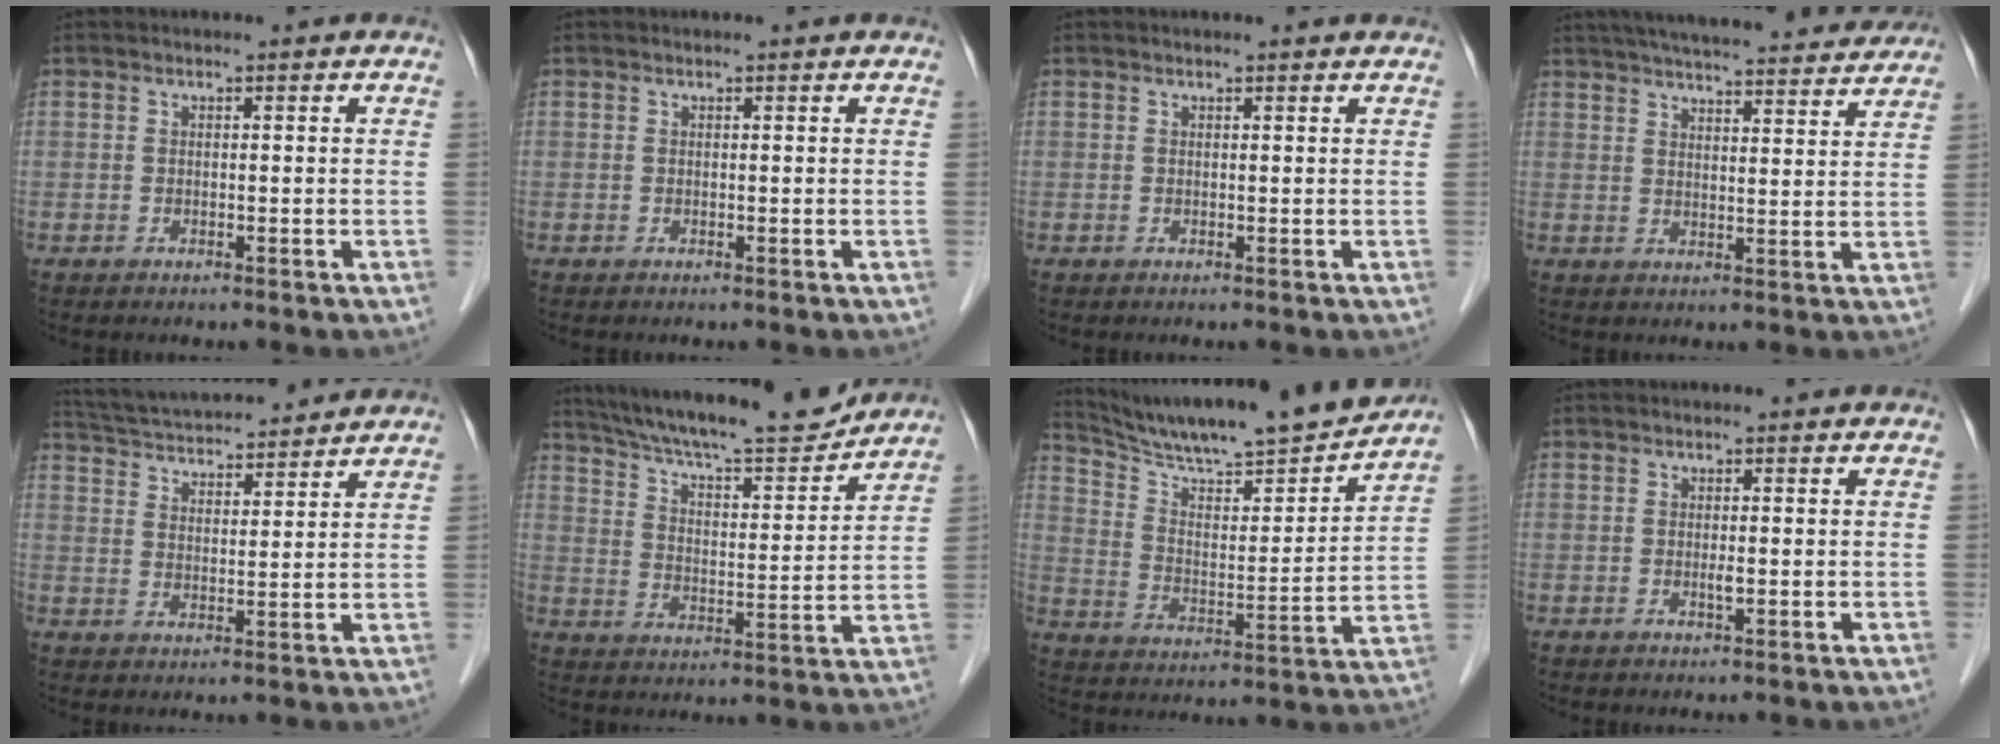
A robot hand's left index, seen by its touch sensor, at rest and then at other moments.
{"total": 0.0}
{"total": 1.2, "force": [1.2, 0.0, 0.2], "torque": [-0.011, 0.001, 0.012]}
{"total": 23.6, "force": [21.4, 3.2, 9.4], "torque": [-0.149, 0.016, 0.281]}
{"total": 16.1, "force": [14.9, 2.3, 5.6], "torque": [-0.102, 0.036, 0.235]}
{"total": 18.0, "force": [16.6, 1.8, 6.8], "torque": [-0.118, -0.002, 0.250]}
{"total": 19.0, "force": [17.5, 0.5, 7.3], "torque": [-0.130, -0.020, 0.274]}
{"total": 0.8, "force": [-0.1, 0.1, 0.8], "torque": [-0.016, -0.004, -0.002]}